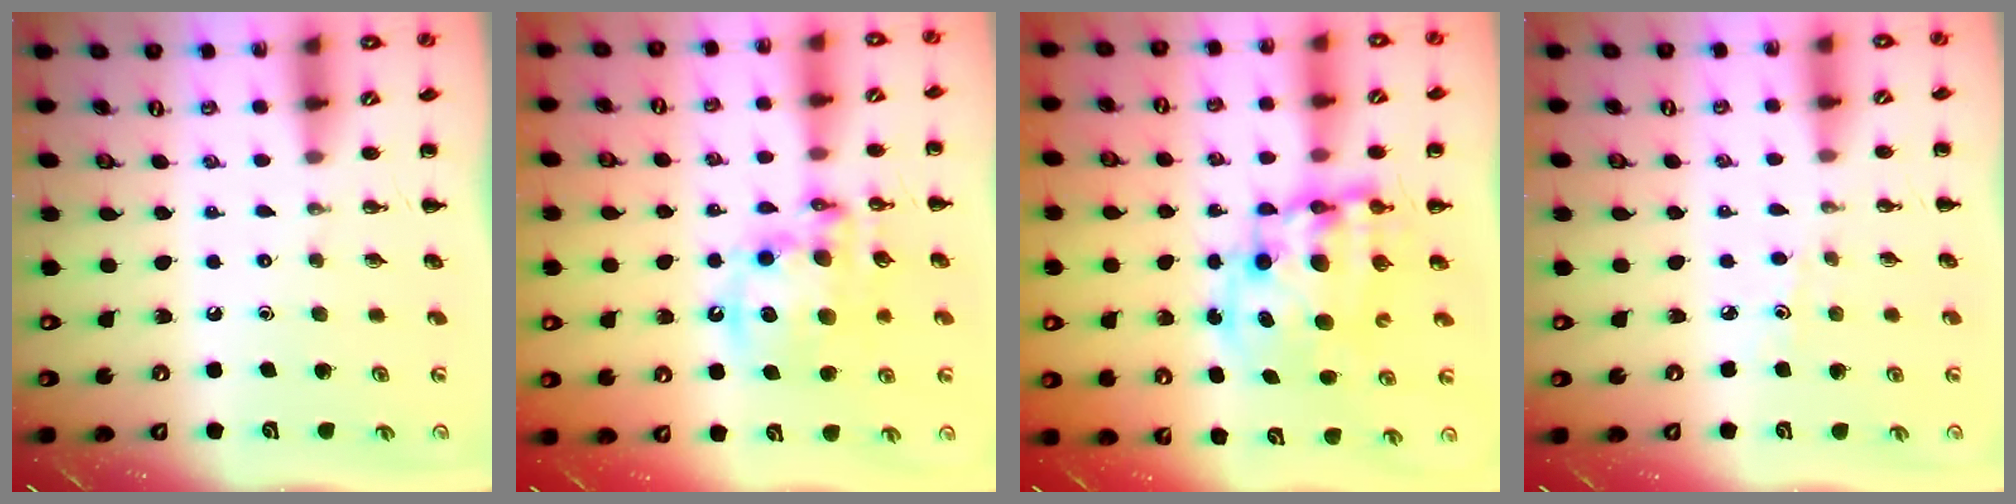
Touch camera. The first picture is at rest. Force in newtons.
{"total": 14.6, "press": 14.1, "slide": 3.6}
{"total": 12.8, "press": 12.4, "slide": 3.1}
{"total": 2.8, "press": 2.6, "slide": 0.9}